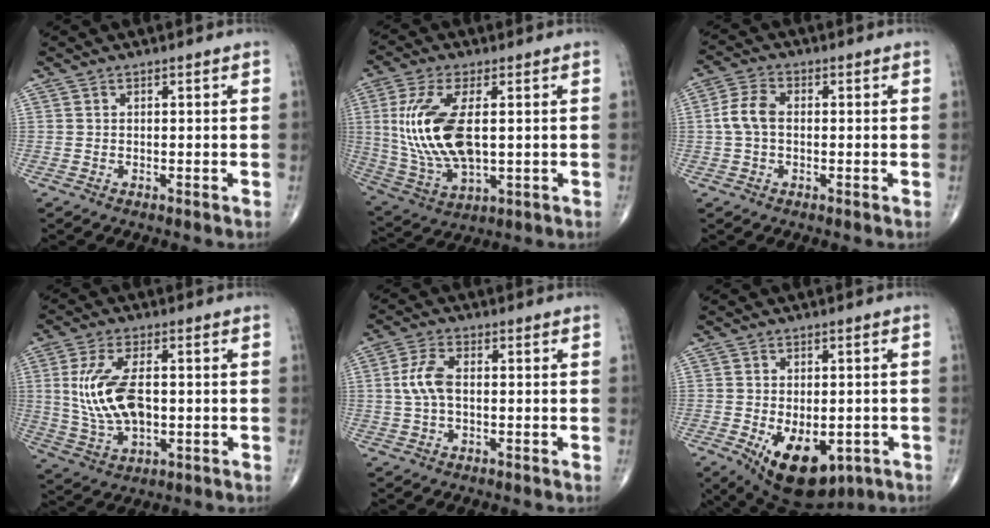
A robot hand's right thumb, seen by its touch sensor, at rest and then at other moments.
{"total": 16.0, "force": [1.6, 7.4, 14.0], "torque": [-0.303, -0.012, 0.043]}
{"total": 5.4, "force": [-0.1, 3.4, 4.2], "torque": [-0.091, 0.017, -0.008]}
{"total": 12.3, "force": [0.7, 6.3, 10.6], "torque": [-0.217, -0.001, 0.022]}
{"total": 5.5, "force": [0.1, 2.8, 4.7], "torque": [-0.109, 0.014, -0.001]}
{"total": 13.5, "force": [-4.9, 7.6, 10.1], "torque": [-0.143, -0.004, -0.054]}